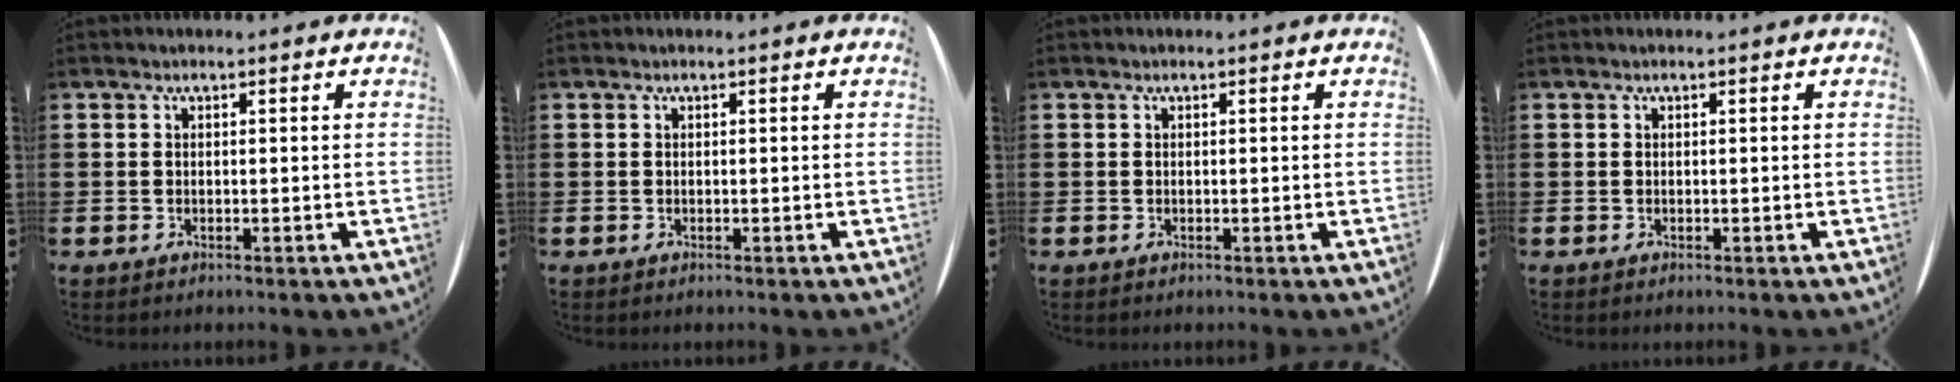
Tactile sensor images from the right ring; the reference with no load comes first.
{"total": 0.0}
{"total": 0.0}
{"total": 0.0}